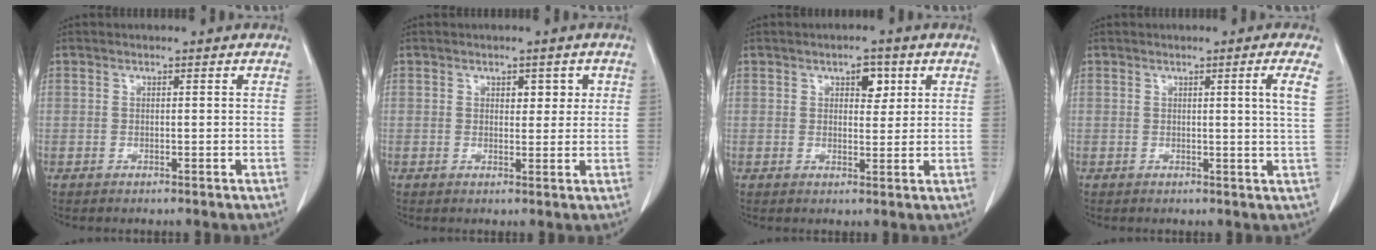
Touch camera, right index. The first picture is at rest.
{"total": 2.5, "force": [1.0, 1.5, 1.8], "torque": [-0.017, 0.003, 0.012]}
{"total": 3.4, "force": [1.6, 1.8, 2.4], "torque": [-0.031, 0.003, 0.022]}
{"total": 3.0, "force": [1.1, -1.0, 2.6], "torque": [-0.038, -0.010, 0.016]}